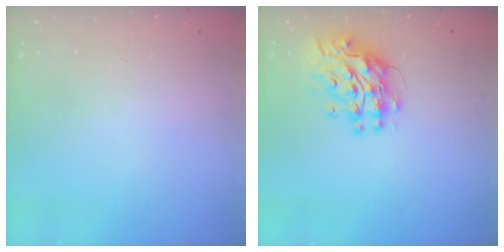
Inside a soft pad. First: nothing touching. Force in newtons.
{"total": 10.7, "press": 10.7, "slide": 0.9}